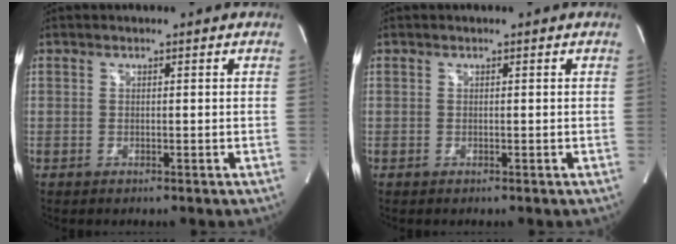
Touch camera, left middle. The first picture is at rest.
{"total": 0.0}